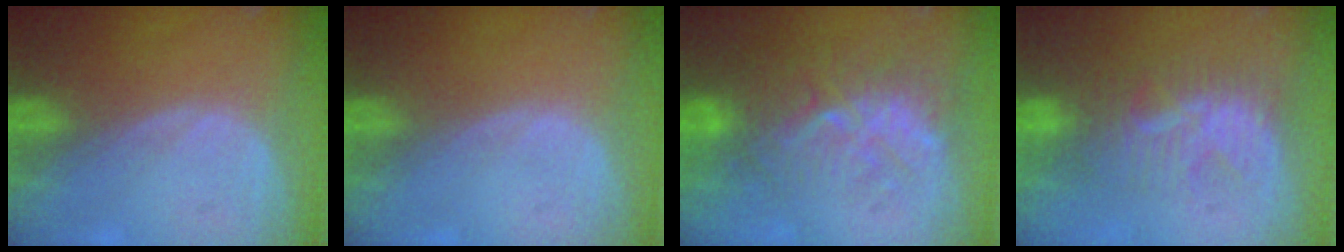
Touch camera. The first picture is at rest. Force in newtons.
{"total": 0.0}
{"total": 9.2, "press": 8.6, "slide": 3.4}
{"total": 7.7, "press": 7.4, "slide": 2.3}